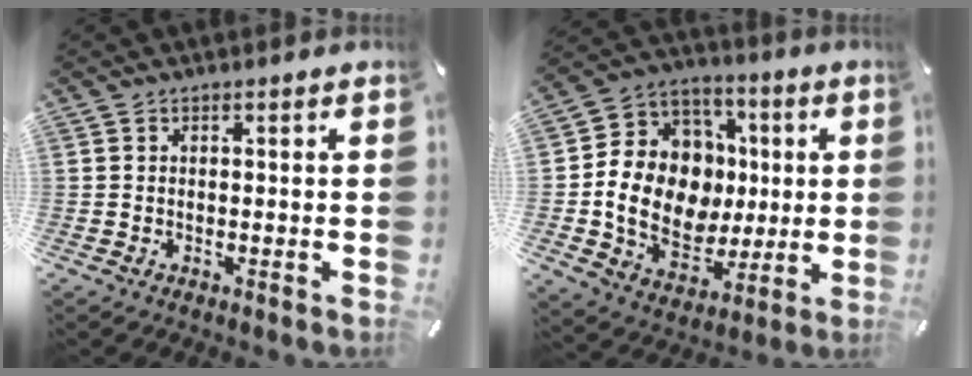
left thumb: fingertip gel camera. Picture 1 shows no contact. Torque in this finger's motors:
{"motor_torque": [0.92, 1.68, 0.84, -0.04, 0.40]}